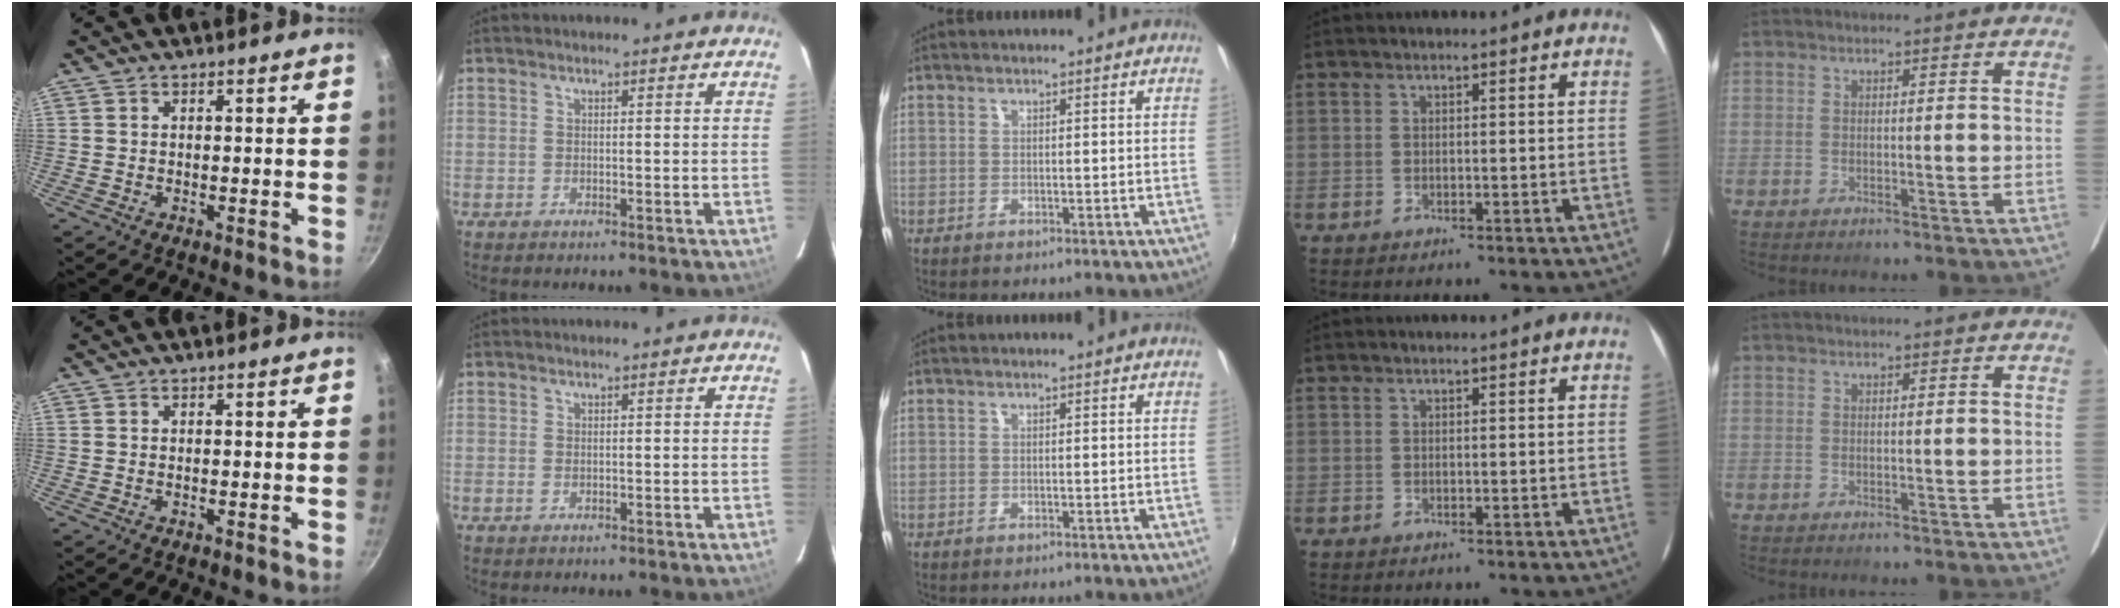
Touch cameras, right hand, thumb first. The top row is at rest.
{"index": {"total": 0.5, "force": [0.0, 0.3, 0.4], "torque": [-0.010, 0.000, 0.002]}}